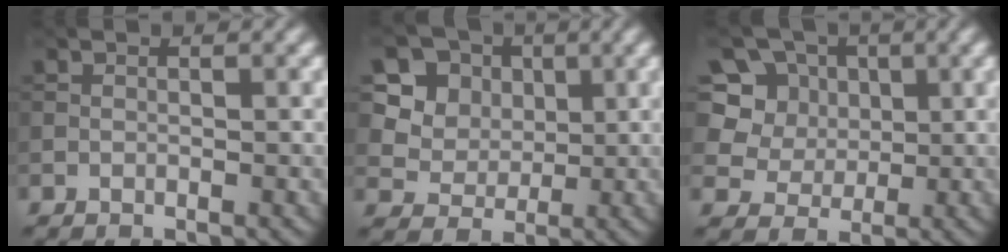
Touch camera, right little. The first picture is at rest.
{"total": 8.1, "force": [3.9, 6.6, 2.8], "torque": [-0.056, 0.012, 0.057]}
{"total": 8.1, "force": [3.0, 7.2, 2.4], "torque": [-0.058, 0.025, 0.041]}